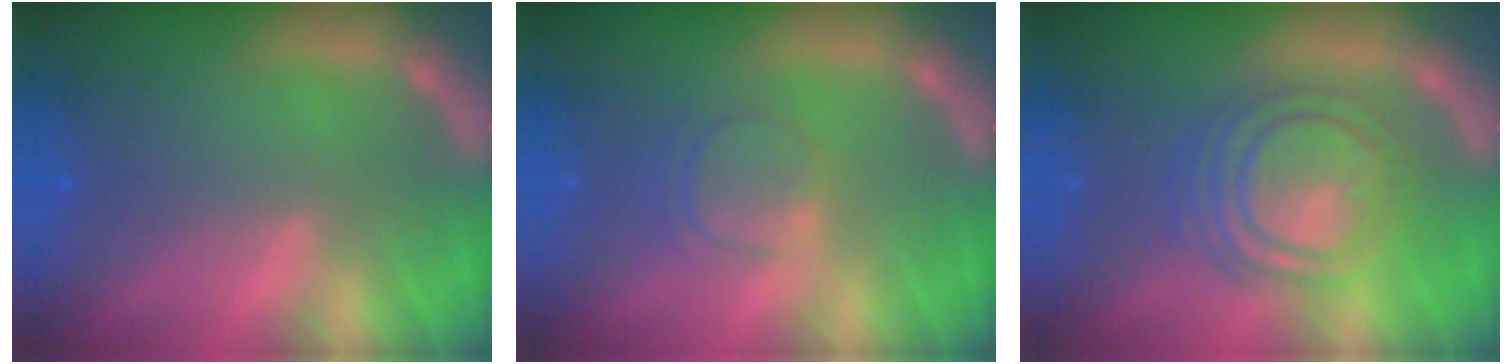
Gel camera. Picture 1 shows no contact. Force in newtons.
{"total": 3.0}
{"total": 8.6}